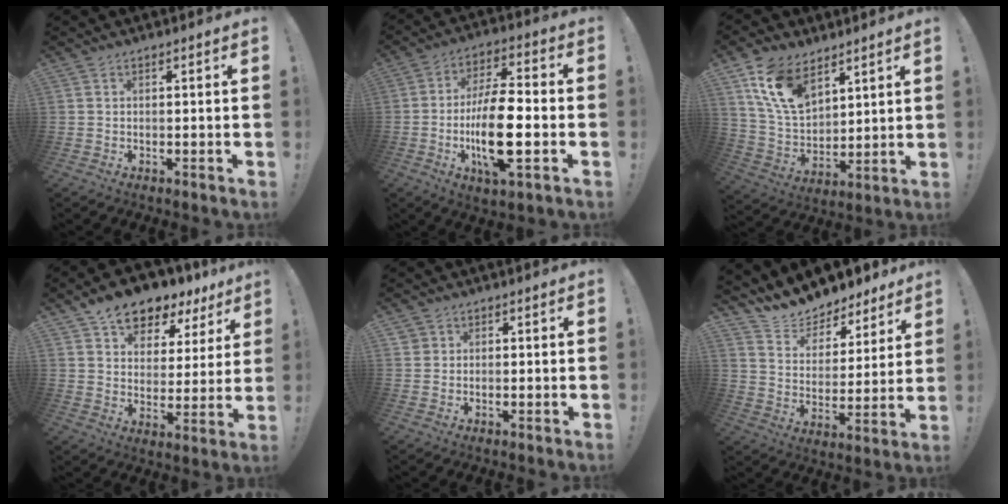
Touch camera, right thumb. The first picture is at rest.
{"total": 16.5, "force": [-3.6, 5.9, 15.0], "torque": [-0.273, 0.002, -0.063]}
{"total": 15.4, "force": [8.9, 9.4, 8.3], "torque": [-0.171, -0.036, 0.173]}
{"total": 10.6, "force": [8.2, 5.8, 3.5], "torque": [-0.061, -0.059, 0.151]}
{"total": 1.8, "force": [0.7, 1.7, 0.2], "torque": [0.002, -0.001, 0.012]}
{"total": 11.7, "force": [10.9, 3.7, 1.8], "torque": [-0.057, -0.093, 0.198]}